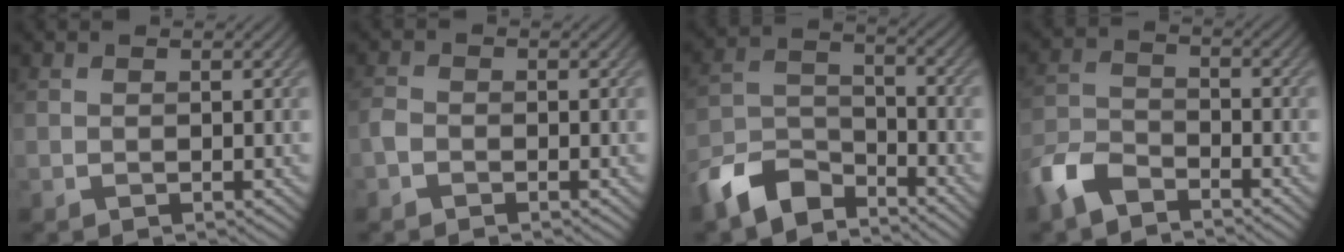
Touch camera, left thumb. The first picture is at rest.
{"total": 1.7, "force": [-1.1, 1.0, 0.8], "torque": [-0.018, 0.001, -0.030]}
{"total": 8.8, "force": [-6.8, 3.9, 3.9], "torque": [-0.082, -0.004, -0.151]}
{"total": 6.2, "force": [-4.7, 2.5, 3.1], "torque": [-0.070, -0.004, -0.110]}